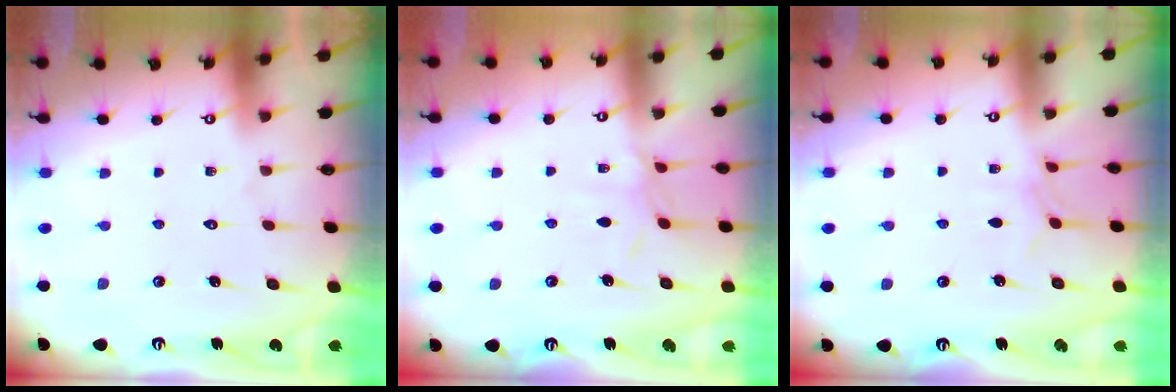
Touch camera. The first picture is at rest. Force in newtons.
{"total": 4.5, "press": 4.5, "slide": 0.5}
{"total": 4.1, "press": 4.1, "slide": 0.6}